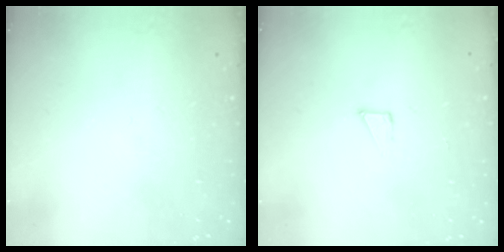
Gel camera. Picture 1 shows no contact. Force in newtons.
{"total": 2.1, "press": 2.1, "slide": 0.1}